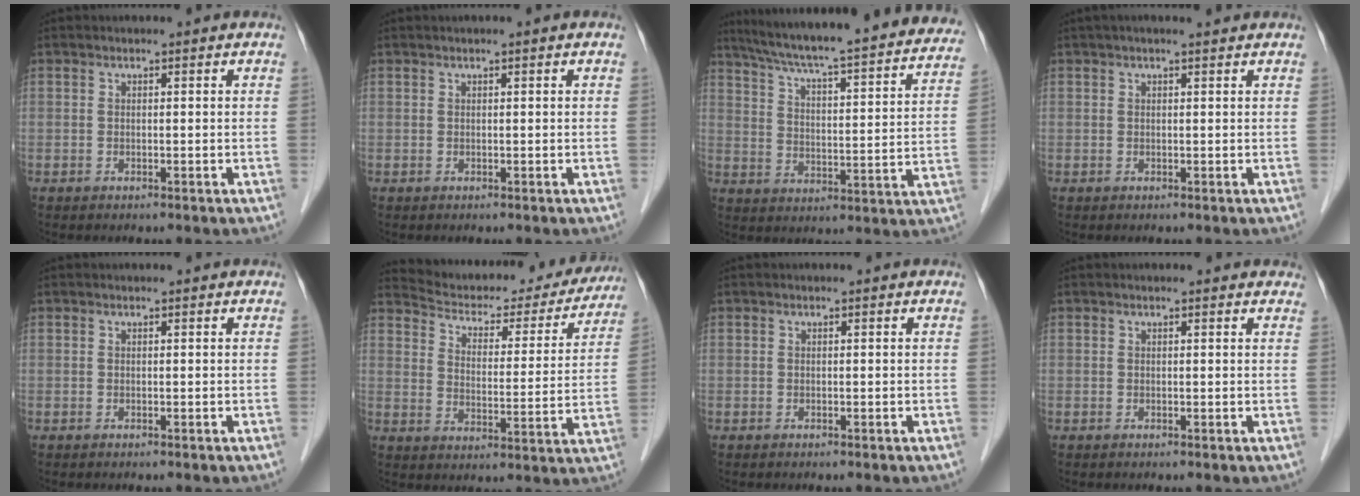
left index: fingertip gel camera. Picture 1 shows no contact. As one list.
[{"total": 0.5, "force": [0.4, -0.1, 0.3], "torque": [-0.011, 0.004, 0.012]}, {"total": 30.5, "force": [27.0, 3.1, 14.0], "torque": [-0.218, -0.044, 0.343]}, {"total": 3.9, "force": [3.2, 0.2, 2.1], "torque": [-0.029, 0.026, 0.046]}, {"total": 0.0}, {"total": 22.1, "force": [20.6, 5.4, 5.7], "torque": [-0.079, -0.029, 0.265]}, {"total": 0.0}, {"total": 3.2, "force": [2.9, 0.8, 1.0], "torque": [-0.012, 0.012, 0.021]}]